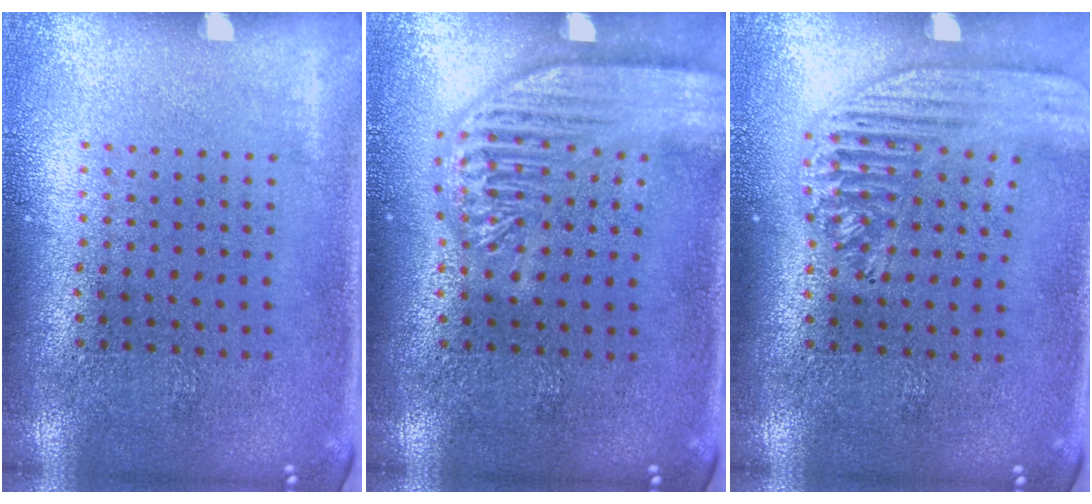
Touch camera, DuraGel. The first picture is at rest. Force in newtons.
{"total": 3.6, "press": 3.6, "slide": 0.4}
{"total": 1.6, "press": 1.4, "slide": 0.6}